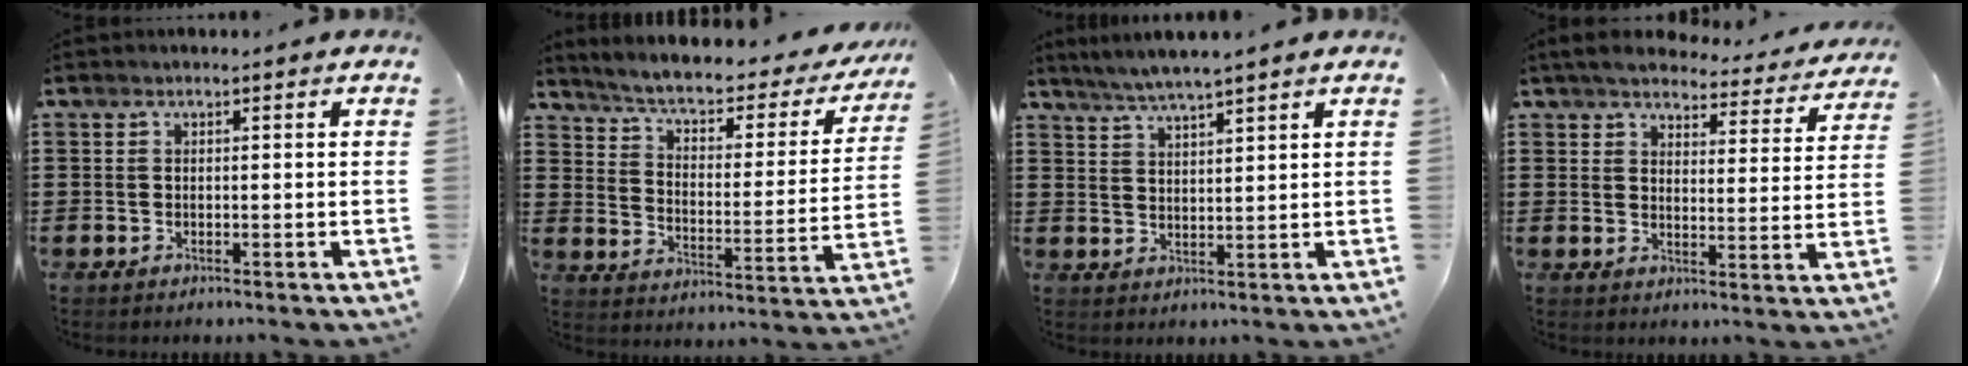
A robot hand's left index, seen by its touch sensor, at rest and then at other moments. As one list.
[{"total": 4.8, "force": [3.6, 0.9, 3.0], "torque": [-0.074, -0.026, 0.053]}, {"total": 3.7, "force": [3.3, -0.4, 1.5], "torque": [-0.038, -0.008, 0.061]}, {"total": 4.8, "force": [4.5, 0.6, 1.4], "torque": [-0.051, -0.028, 0.077]}]